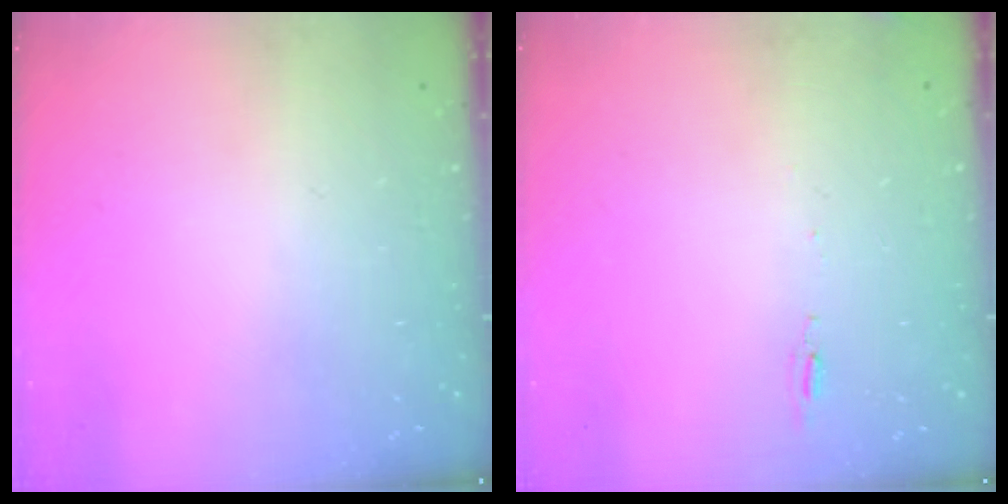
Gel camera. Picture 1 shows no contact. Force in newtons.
{"total": 5.0, "press": 4.7, "slide": 1.7}